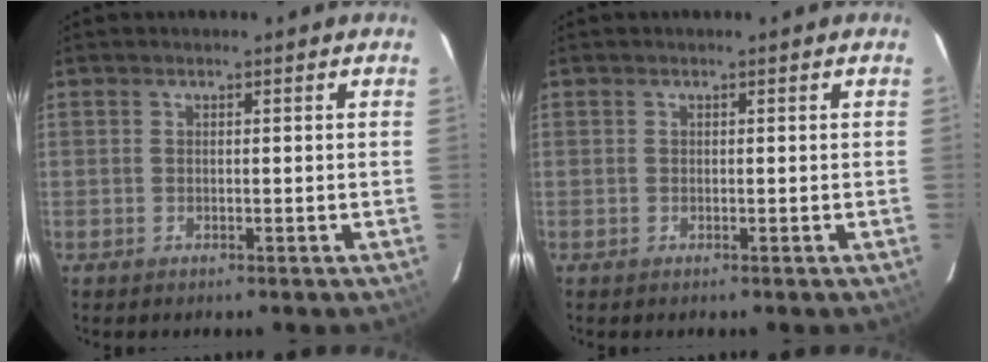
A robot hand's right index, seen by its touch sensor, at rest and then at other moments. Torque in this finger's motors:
{"motor_torque": [0.07, 0.10, -0.02, 0.00]}